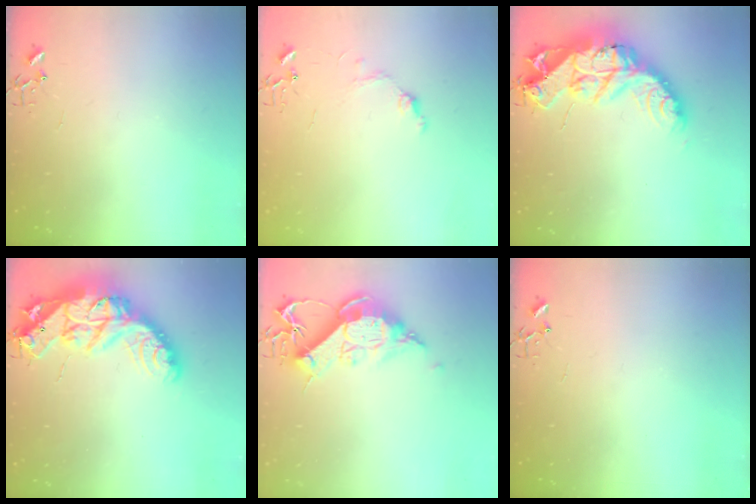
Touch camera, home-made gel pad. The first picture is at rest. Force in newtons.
{"total": 6.0, "press": 5.9, "slide": 0.7}
{"total": 21.4, "press": 21.3, "slide": 1.7}
{"total": 26.8, "press": 26.7, "slide": 2.0}
{"total": 12.9, "press": 12.8, "slide": 1.3}
{"total": 0.0}